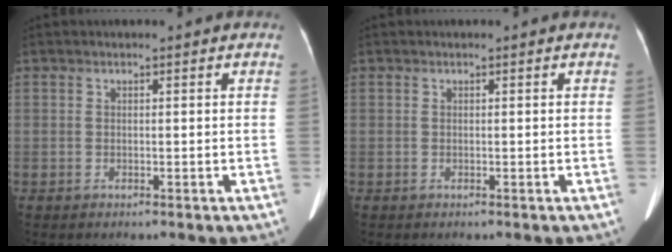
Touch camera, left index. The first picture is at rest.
{"total": 0.0}